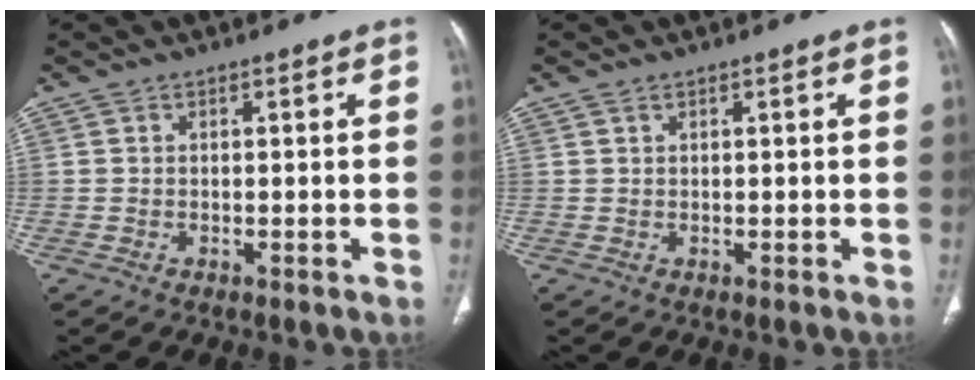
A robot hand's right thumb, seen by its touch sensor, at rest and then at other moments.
{"total": 0.5, "force": [0.4, 0.2, 0.2], "torque": [-0.008, 0.000, 0.009]}